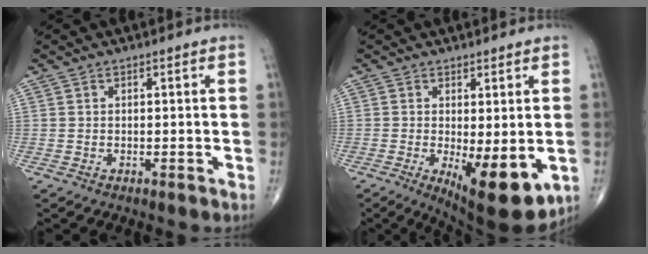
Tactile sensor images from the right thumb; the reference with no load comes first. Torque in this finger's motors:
{"motor_torque": [0.02, 1.15, -0.05, -0.17, 0.10]}